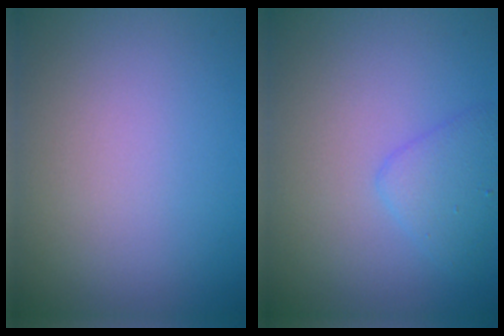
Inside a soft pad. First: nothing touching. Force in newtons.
{"total": 2.3, "press": 2.3, "slide": 0.0}